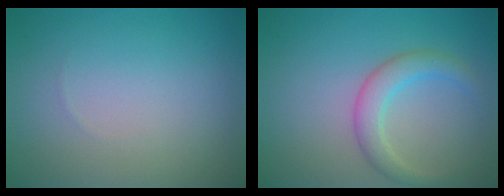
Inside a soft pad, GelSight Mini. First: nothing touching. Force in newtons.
{"total": 2.8, "press": 2.8, "slide": 0.2}